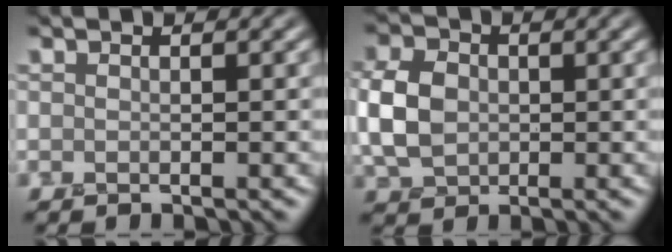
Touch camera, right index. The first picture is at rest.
{"total": 5.2, "force": [0.0, 4.0, 3.3], "torque": [-0.081, 0.008, -0.009]}